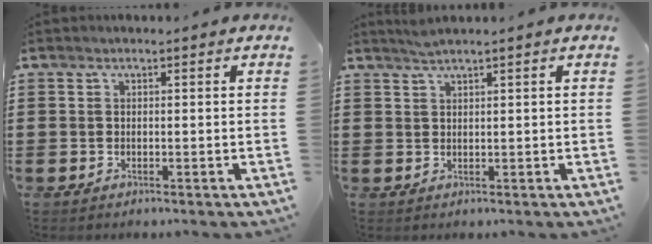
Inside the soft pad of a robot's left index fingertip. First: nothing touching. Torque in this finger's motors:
{"motor_torque": [0.46, -0.34, 0.04, 0.00]}